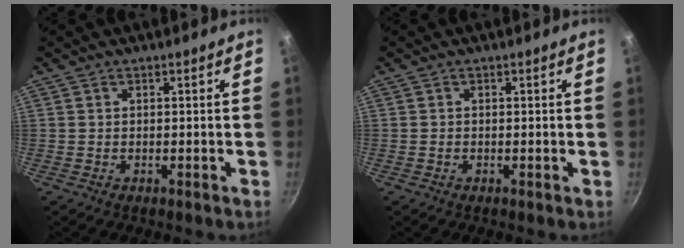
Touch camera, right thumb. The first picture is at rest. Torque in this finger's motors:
{"motor_torque": [0.13, -0.47, -0.32, -0.11, 0.01]}